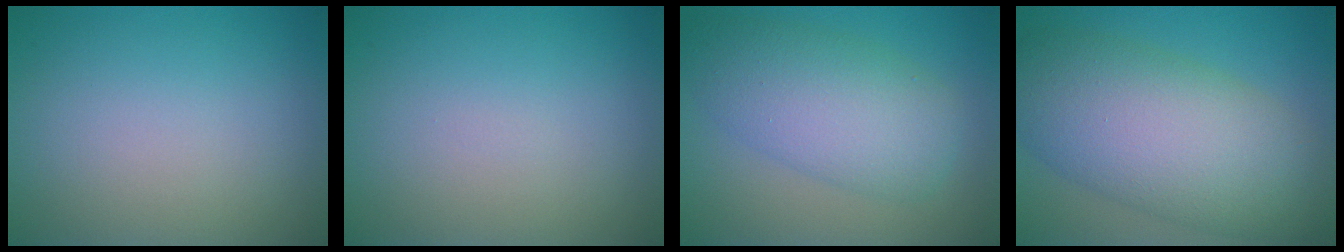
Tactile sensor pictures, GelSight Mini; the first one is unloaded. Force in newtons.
{"total": 0.0}
{"total": 6.8, "press": 6.8, "slide": 0.1}
{"total": 11.1, "press": 11.1, "slide": 0.2}